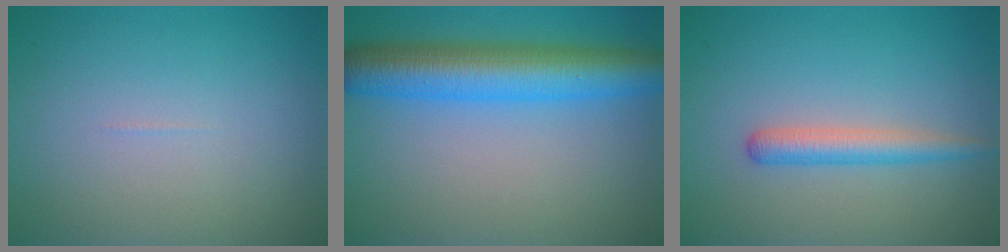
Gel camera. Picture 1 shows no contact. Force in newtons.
{"total": 7.8, "press": 7.8, "slide": 0.1}
{"total": 2.5, "press": 2.5, "slide": 0.1}